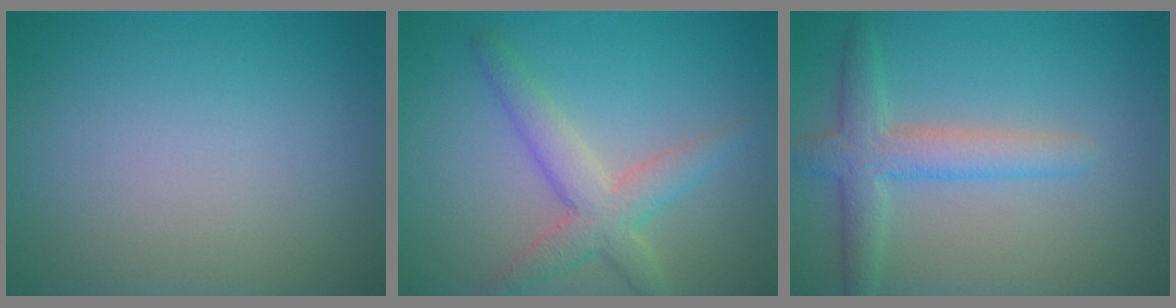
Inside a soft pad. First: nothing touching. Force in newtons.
{"total": 3.9, "press": 3.9, "slide": 0.3}
{"total": 3.8, "press": 3.8, "slide": 0.1}